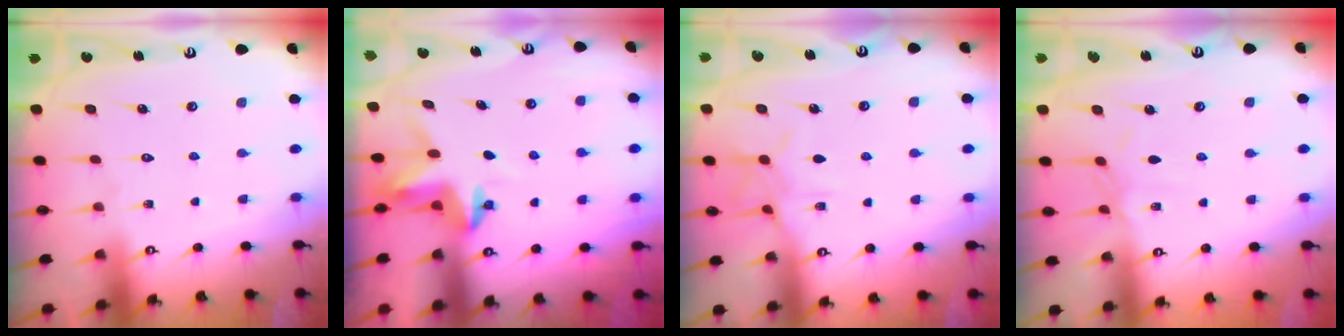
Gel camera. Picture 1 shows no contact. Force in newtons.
{"total": 3.9, "press": 3.9, "slide": 0.3}
{"total": 8.5, "press": 8.5, "slide": 0.5}
{"total": 2.9, "press": 2.9, "slide": 0.6}